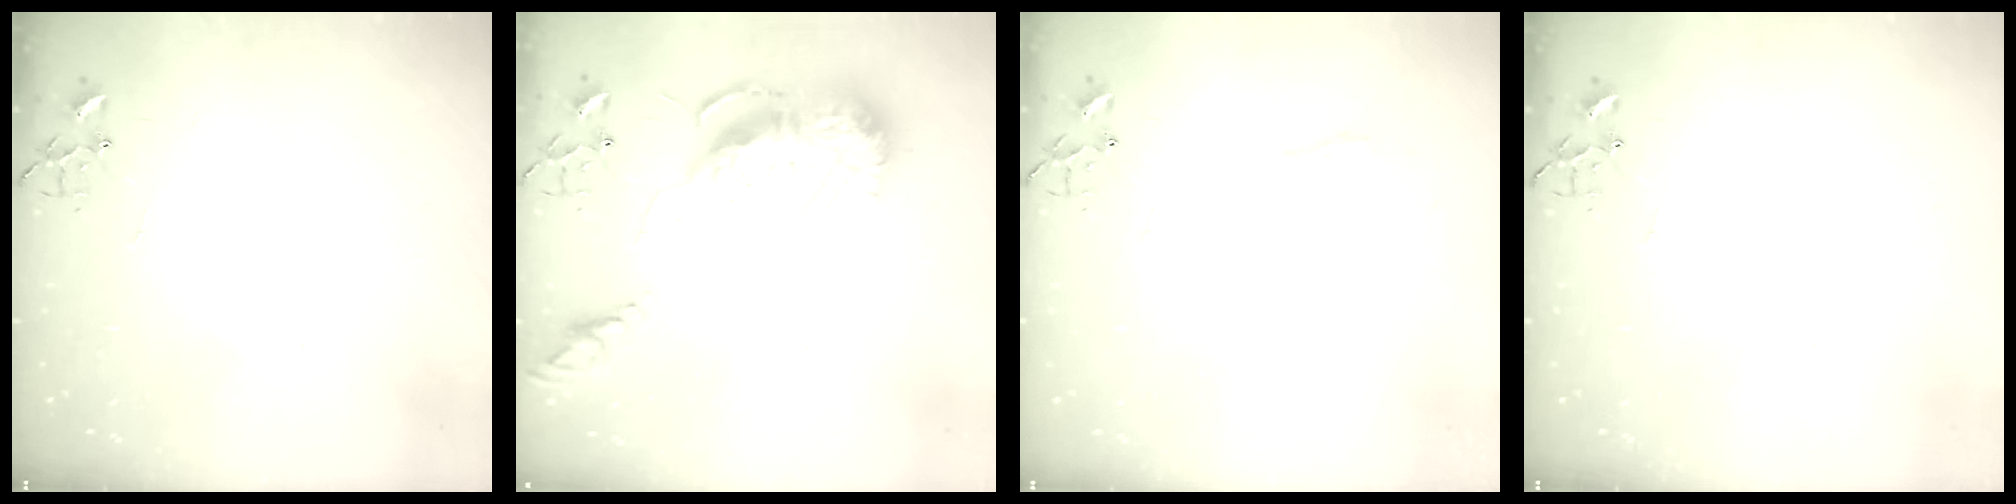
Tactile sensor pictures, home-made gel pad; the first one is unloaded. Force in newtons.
{"total": 17.0, "press": 16.9, "slide": 1.5}
{"total": 4.7, "press": 4.6, "slide": 0.6}
{"total": 0.0}